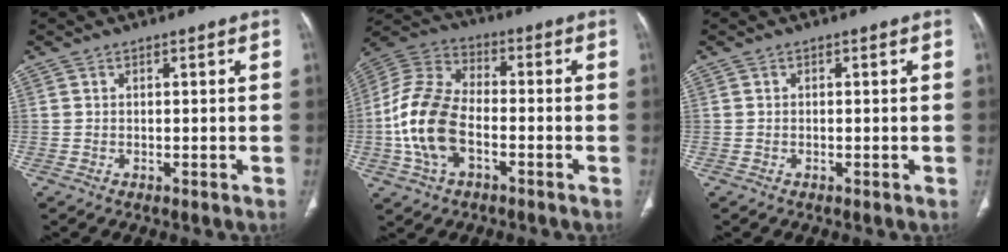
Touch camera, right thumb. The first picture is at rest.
{"total": 14.9, "force": [-3.6, 8.8, 11.4], "torque": [-0.239, 0.029, -0.073]}
{"total": 0.0}